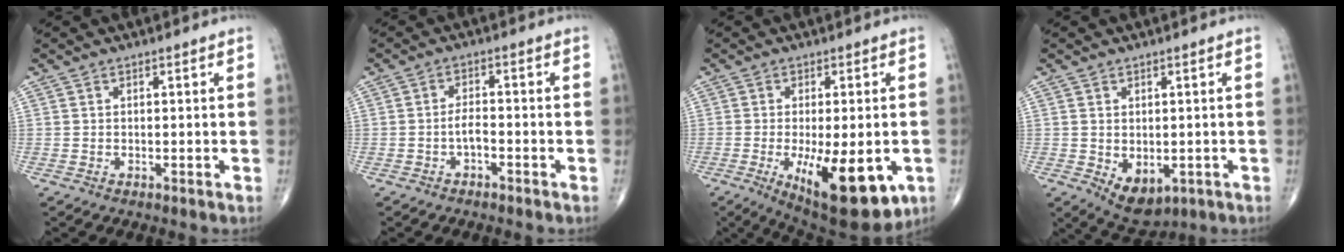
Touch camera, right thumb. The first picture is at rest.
{"total": 2.6, "force": [-1.2, 1.2, 2.0], "torque": [-0.032, 0.014, -0.024]}
{"total": 16.7, "force": [-5.3, 6.4, 14.5], "torque": [-0.192, -0.016, -0.058]}
{"total": 7.0, "force": [-1.8, 4.5, 5.2], "torque": [-0.066, -0.007, -0.009]}